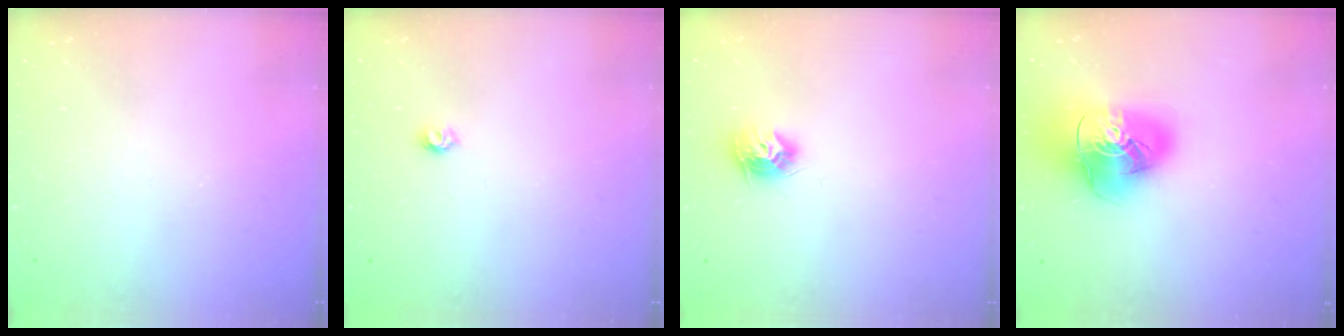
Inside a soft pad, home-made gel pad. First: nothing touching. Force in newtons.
{"total": 3.2, "press": 3.2, "slide": 0.3}
{"total": 8.7, "press": 8.7, "slide": 0.3}
{"total": 19.5, "press": 19.4, "slide": 2.3}